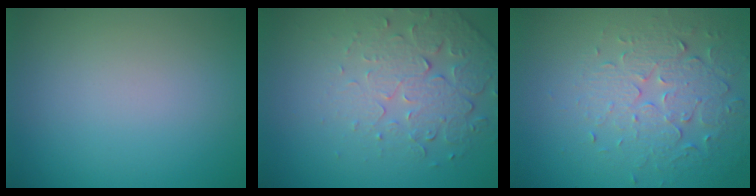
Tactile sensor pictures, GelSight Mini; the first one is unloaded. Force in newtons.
{"total": 5.1, "press": 3.6, "slide": 3.6}
{"total": 5.2, "press": 3.7, "slide": 3.7}